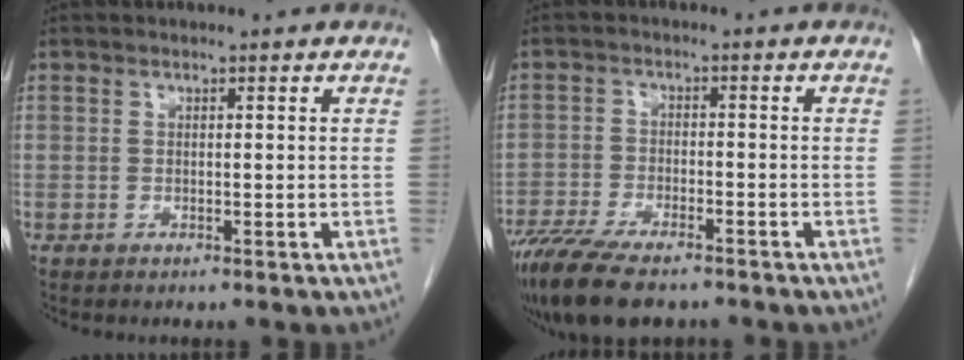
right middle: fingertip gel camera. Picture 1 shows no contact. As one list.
[{"total": 12.0, "force": [-9.3, 3.4, 6.8], "torque": [-0.118, -0.022, -0.152]}]